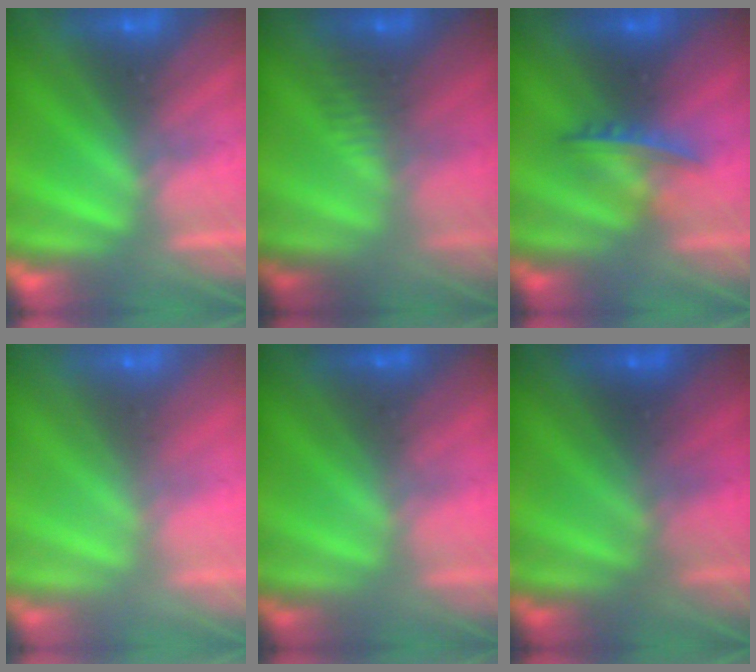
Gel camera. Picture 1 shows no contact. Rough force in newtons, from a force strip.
{"total": 2.7}
{"total": 3.7}
{"total": 6.8}
{"total": 1.2}
{"total": 1.8}